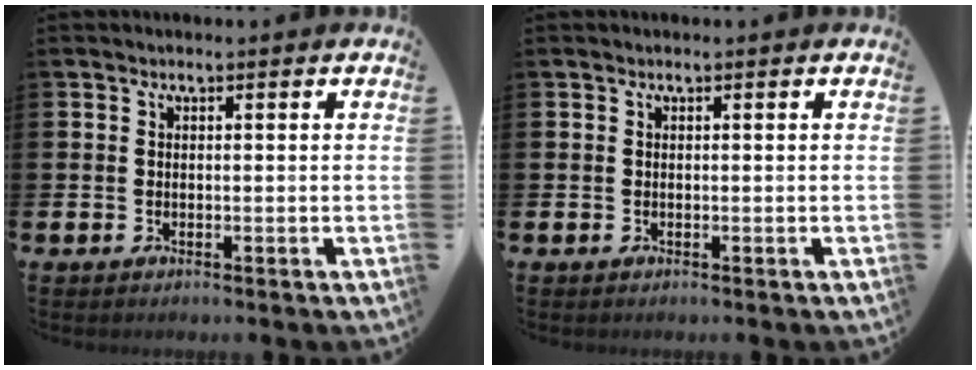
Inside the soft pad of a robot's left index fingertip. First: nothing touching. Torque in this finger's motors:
{"motor_torque": [0.04, 0.06, -0.02, -0.01]}